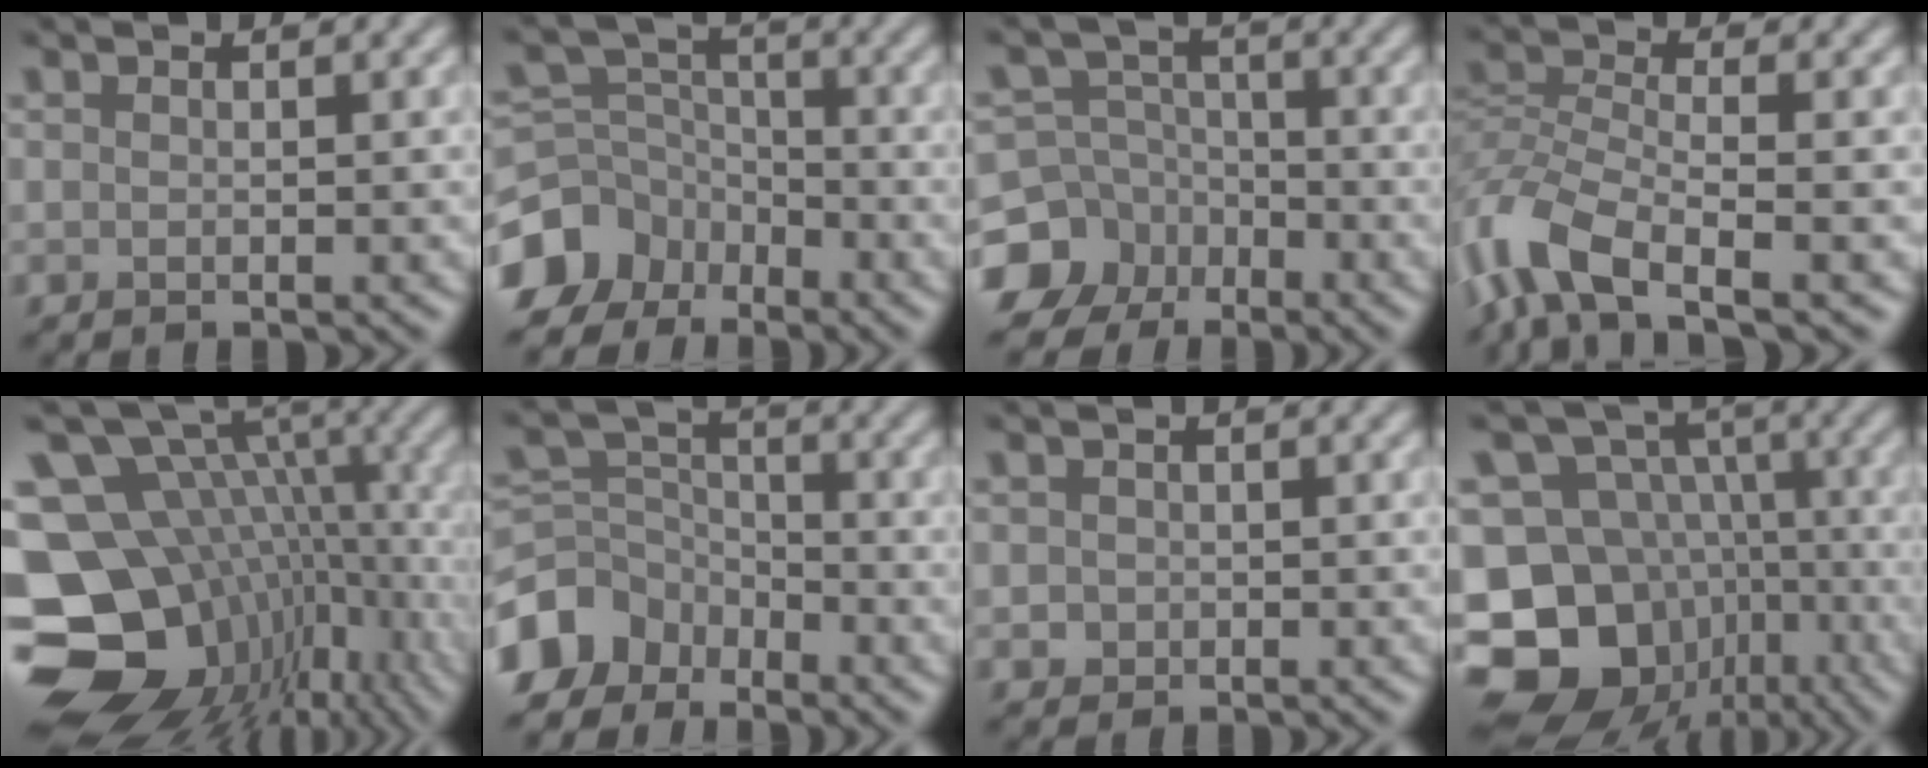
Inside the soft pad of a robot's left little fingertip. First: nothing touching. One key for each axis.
{"total": 9.6, "fx": -6.2, "fy": 7.0, "fz": 2.2, "tx": -0.050, "ty": -0.015, "tz": -0.120}
{"total": 9.2, "fx": -5.3, "fy": 7.3, "fz": 1.6, "tx": -0.029, "ty": -0.025, "tz": -0.119}
{"total": 7.7, "fx": -4.4, "fy": 3.1, "fz": 5.4, "tx": -0.118, "ty": -0.001, "tz": -0.099}
{"total": 18.2, "fx": -3.5, "fy": 13.5, "fz": 11.8, "tx": -0.211, "ty": -0.005, "tz": -0.019}
{"total": 7.2, "fx": -4.9, "fy": 4.9, "fz": 2.0, "tx": -0.031, "ty": 0.003, "tz": -0.104}
{"total": 1.0, "fx": -0.1, "fy": 0.9, "fz": 0.2, "tx": 0.001, "ty": -0.004, "tz": -0.003}
{"total": 16.4, "fx": -7.0, "fy": 13.6, "fz": 5.8, "tx": -0.134, "ty": -0.015, "tz": -0.110}